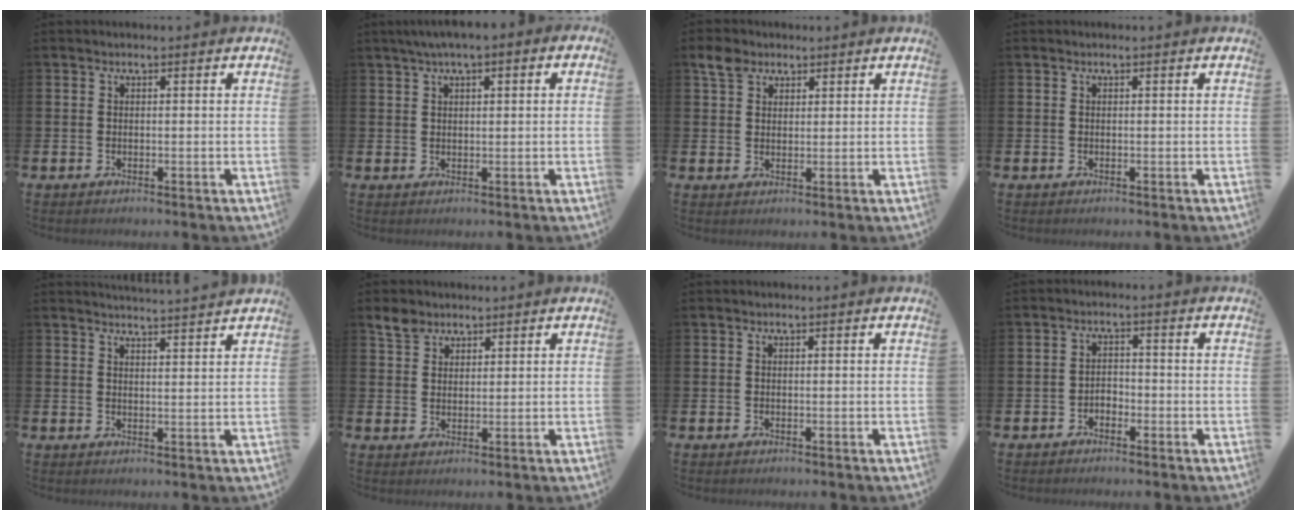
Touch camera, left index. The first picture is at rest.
{"total": 2.6, "force": [1.5, 0.9, 2.0], "torque": [-0.039, 0.005, 0.025]}
{"total": 3.8, "force": [2.8, 2.3, 0.9], "torque": [-0.013, 0.000, 0.050]}
{"total": 0.0}
{"total": 3.6, "force": [3.6, -0.5, 0.0], "torque": [-0.007, -0.024, 0.065]}
{"total": 3.4, "force": [2.9, 1.8, 0.6], "torque": [-0.012, -0.003, 0.052]}
{"total": 0.0}
{"total": 1.7, "force": [-1.4, 0.8, 0.2], "torque": [-0.009, 0.003, -0.031]}